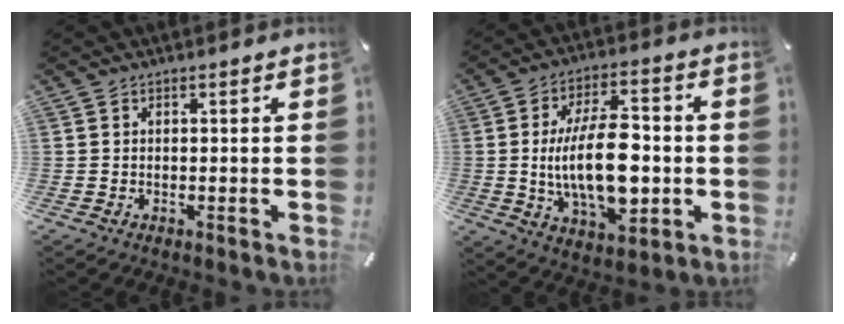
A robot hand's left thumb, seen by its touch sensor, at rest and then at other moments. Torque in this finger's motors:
{"motor_torque": [0.43, 2.18, 1.66, 0.45, 0.64]}